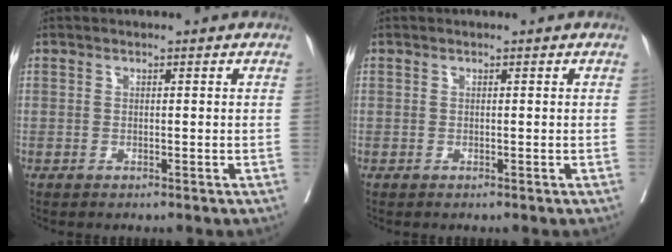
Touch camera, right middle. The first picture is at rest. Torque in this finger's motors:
{"motor_torque": [0.00, 0.00, 0.00, 0.00]}